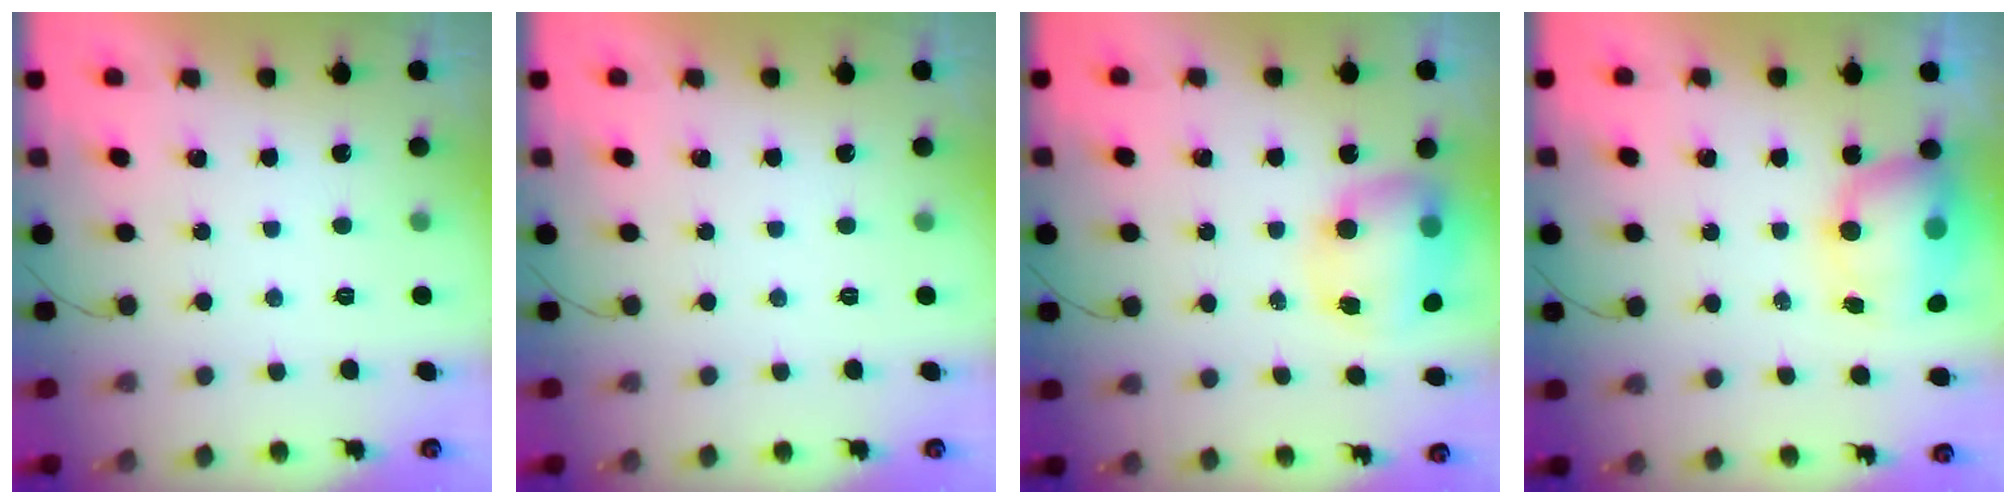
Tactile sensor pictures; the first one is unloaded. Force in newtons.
{"total": 0.0}
{"total": 10.8, "press": 10.5, "slide": 2.6}
{"total": 9.4, "press": 8.5, "slide": 4.0}